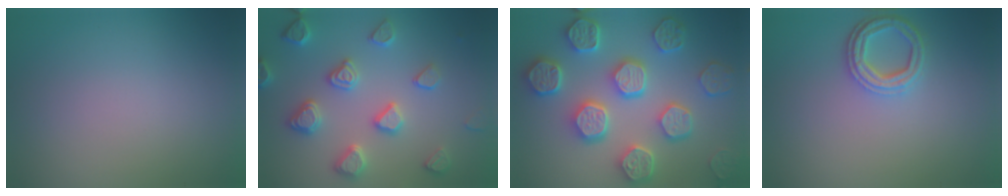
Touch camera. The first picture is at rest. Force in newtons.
{"total": 4.5, "press": 4.2, "slide": 1.5}
{"total": 7.2, "press": 6.5, "slide": 3.1}
{"total": 3.3, "press": 2.7, "slide": 1.9}